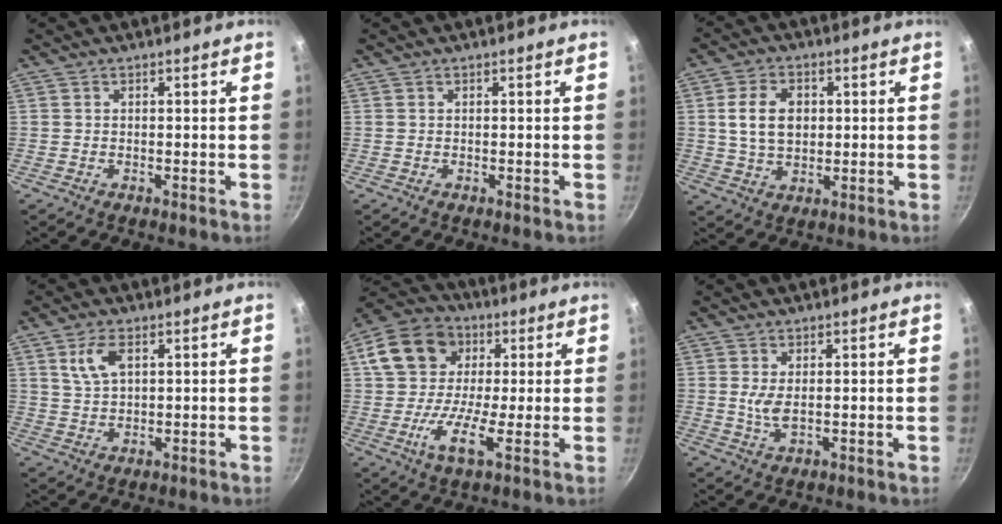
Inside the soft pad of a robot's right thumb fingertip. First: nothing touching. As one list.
[{"total": 0.0}, {"total": 8.8, "force": [1.3, 6.1, 6.1], "torque": [-0.095, 0.003, 0.023]}, {"total": 5.7, "force": [2.3, 3.0, 4.3], "torque": [-0.075, -0.002, 0.048]}, {"total": 14.2, "force": [1.4, 10.0, 10.0], "torque": [-0.155, 0.022, 0.000]}, {"total": 3.4, "force": [0.6, 1.5, 3.0], "torque": [-0.059, -0.007, 0.016]}]